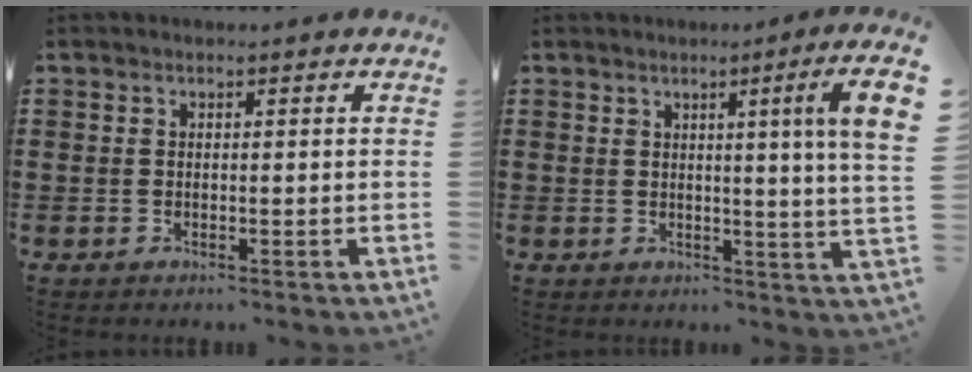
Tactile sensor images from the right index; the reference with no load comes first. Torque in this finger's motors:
{"motor_torque": [0.42, 0.02, 0.69, 0.08]}